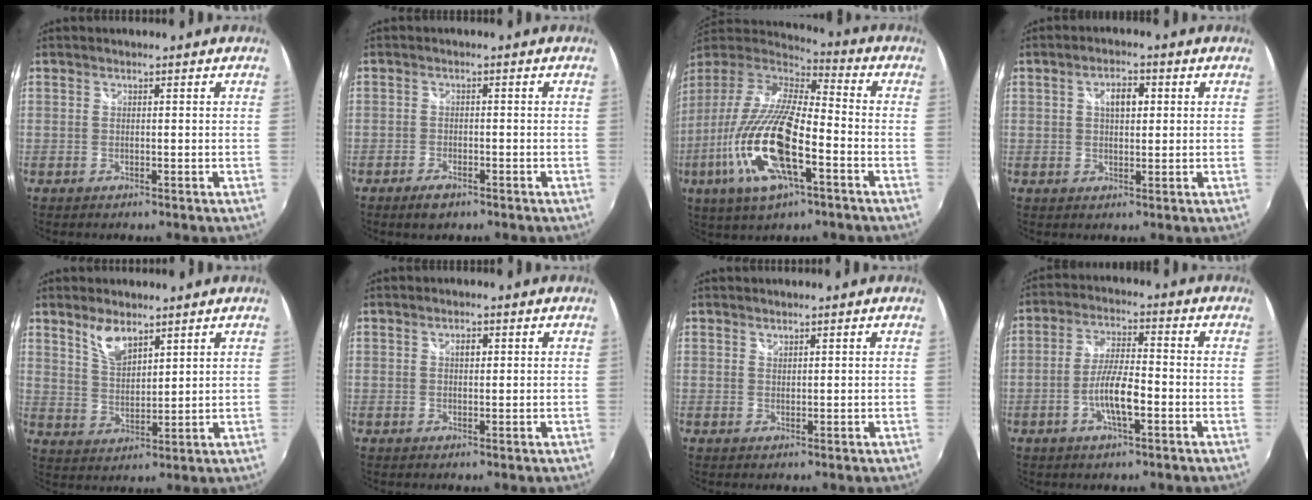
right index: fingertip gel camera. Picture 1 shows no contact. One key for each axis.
{"total": 3.1, "fx": -2.2, "fy": 1.4, "fz": 1.7, "tx": -0.043, "ty": -0.004, "tz": -0.041}
{"total": 21.8, "fx": -8.0, "fy": 6.7, "fz": 19.1, "tx": -0.385, "ty": -0.036, "tz": -0.158}
{"total": 4.1, "fx": 1.1, "fy": 2.0, "fz": 3.4, "tx": -0.054, "ty": 0.010, "tz": 0.018}
{"total": 6.1, "fx": 4.4, "fy": 2.3, "fz": 3.5, "tx": -0.062, "ty": 0.002, "tz": 0.087}
{"total": 1.5, "fx": 0.6, "fy": 0.8, "fz": 1.1, "tx": -0.018, "ty": 0.004, "tz": 0.009}
{"total": 0.8, "fx": 0.8, "fy": 0.0, "fz": 0.1, "tx": -0.001, "ty": 0.001, "tz": 0.016}
{"total": 7.5, "fx": -2.7, "fy": 1.6, "fz": 6.8, "tx": -0.133, "ty": 0.001, "tz": -0.050}